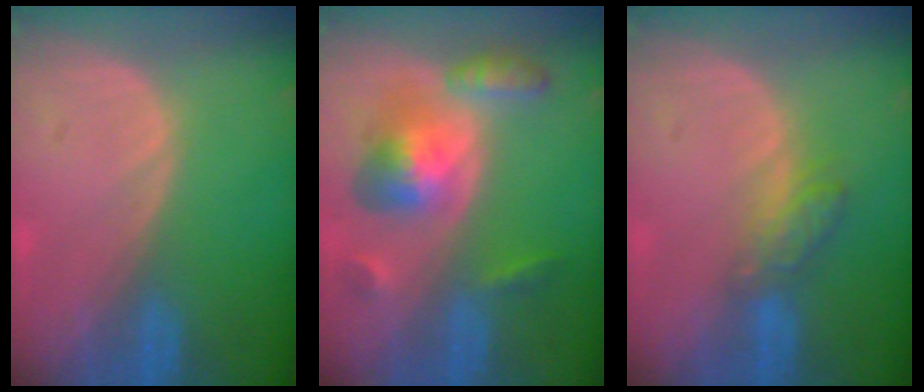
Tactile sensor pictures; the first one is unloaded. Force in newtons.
{"total": 7.8, "press": 7.8, "slide": 0.5}
{"total": 4.3, "press": 4.1, "slide": 1.5}